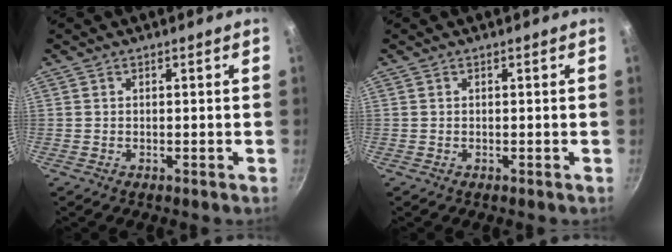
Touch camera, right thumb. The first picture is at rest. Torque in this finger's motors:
{"motor_torque": [0.02, 0.01, -0.10, 0.10, 0.00]}